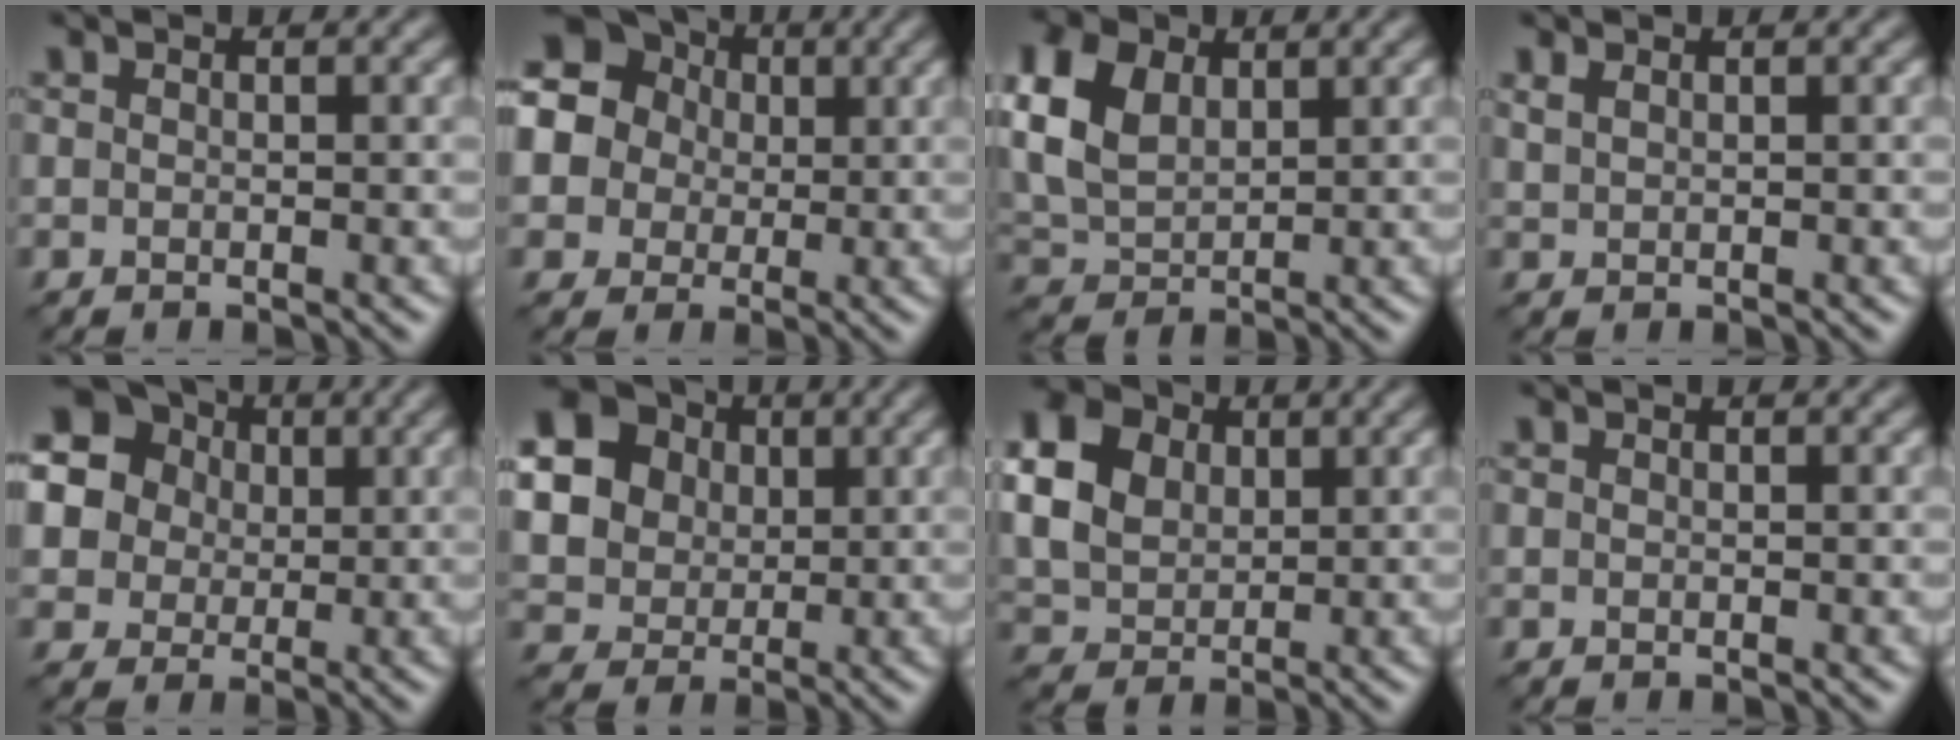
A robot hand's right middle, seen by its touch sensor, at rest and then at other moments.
{"total": 15.4, "force": [4.2, 13.8, 5.3], "torque": [-0.154, 0.039, 0.045]}
{"total": 6.8, "force": [2.5, 4.5, 4.5], "torque": [-0.123, 0.016, 0.048]}
{"total": 0.9, "force": [0.7, 0.4, 0.3], "torque": [-0.011, 0.002, 0.019]}
{"total": 17.1, "force": [6.4, 14.7, 5.8], "torque": [-0.177, 0.052, 0.090]}
{"total": 19.2, "force": [5.4, 17.0, 7.2], "torque": [-0.221, 0.016, 0.079]}
{"total": 8.7, "force": [2.7, 6.7, 4.7], "torque": [-0.134, 0.024, 0.053]}
{"total": 0.0}